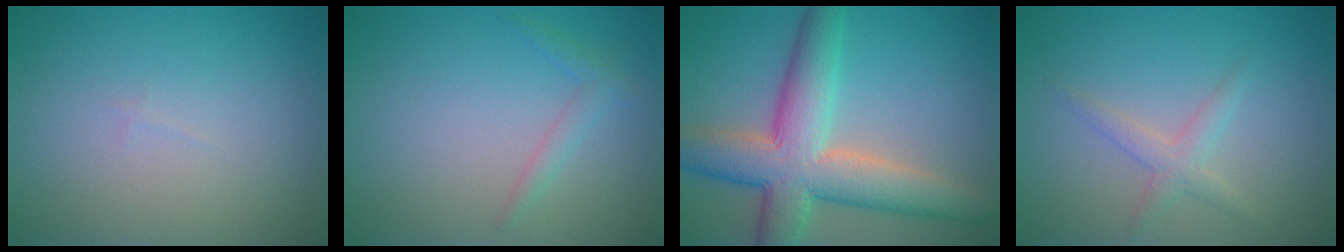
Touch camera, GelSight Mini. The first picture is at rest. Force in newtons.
{"total": 1.4, "press": 1.4, "slide": 0.1}
{"total": 9.2, "press": 9.2, "slide": 0.4}
{"total": 1.9, "press": 1.9, "slide": 0.1}